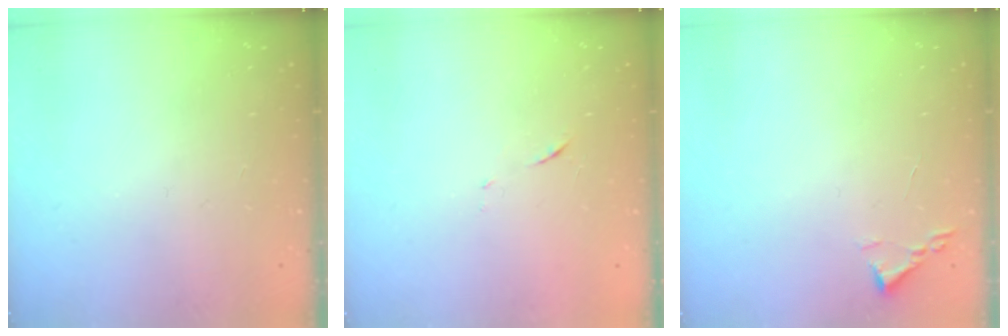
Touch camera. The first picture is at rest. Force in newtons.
{"total": 6.7, "press": 6.6, "slide": 0.6}
{"total": 1.8, "press": 1.7, "slide": 0.2}